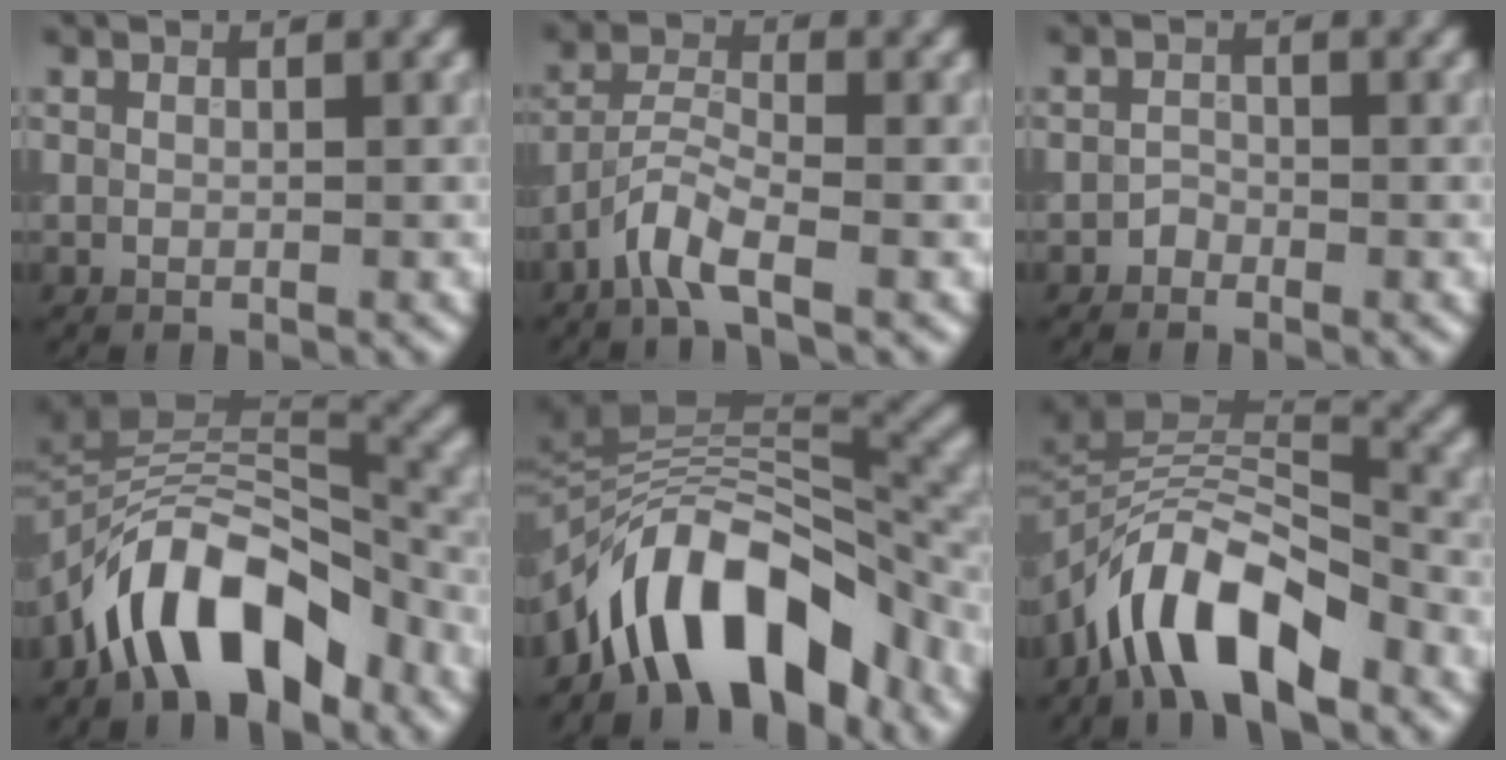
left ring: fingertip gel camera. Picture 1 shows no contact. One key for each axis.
{"total": 3.5, "fx": -2.4, "fy": 0.7, "fz": 2.5, "tx": -0.056, "ty": 0.006, "tz": -0.059}
{"total": 0.9, "fx": -0.7, "fy": 0.5, "fz": 0.1, "tx": 0.002, "ty": 0.000, "tz": -0.016}
{"total": 9.1, "fx": -5.6, "fy": 4.2, "fz": 5.9, "tx": -0.070, "ty": 0.019, "tz": -0.108}
{"total": 11.1, "fx": -6.8, "fy": 5.0, "fz": 7.2, "tx": -0.091, "ty": 0.018, "tz": -0.128}
{"total": 8.4, "fx": -5.4, "fy": 3.3, "fz": 5.5, "tx": -0.077, "ty": 0.010, "tz": -0.108}